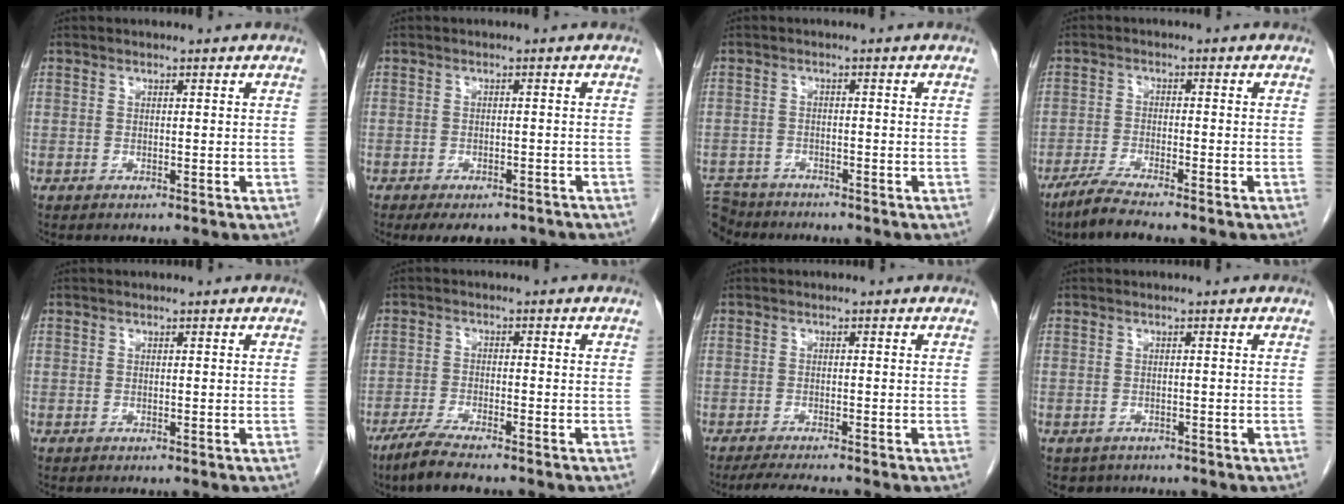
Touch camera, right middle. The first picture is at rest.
{"total": 7.3, "force": [-5.8, 3.2, 3.0], "torque": [-0.032, -0.002, -0.074]}
{"total": 6.4, "force": [-5.9, 2.4, 0.4], "torque": [-0.012, -0.001, -0.105]}
{"total": 5.1, "force": [-4.2, -0.1, 3.0], "torque": [-0.061, -0.015, -0.079]}
{"total": 0.0}
{"total": 5.7, "force": [-4.5, 0.4, 3.5], "torque": [-0.069, -0.015, -0.078]}
{"total": 3.9, "force": [-3.4, -0.6, 1.8], "torque": [-0.034, -0.017, -0.058]}
{"total": 2.0, "force": [-1.5, 1.2, 0.0], "torque": [-0.009, 0.000, -0.023]}